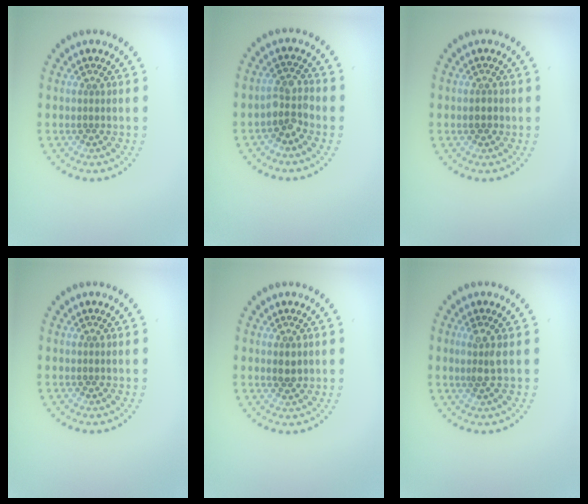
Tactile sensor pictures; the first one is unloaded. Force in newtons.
{"total": 2.6, "press": 2.2, "slide": 1.3}
{"total": 1.1, "press": 1.1, "slide": 0.3}
{"total": 0.0}
{"total": 1.5, "press": 1.4, "slide": 0.2}
{"total": 1.8, "press": 1.6, "slide": 0.8}